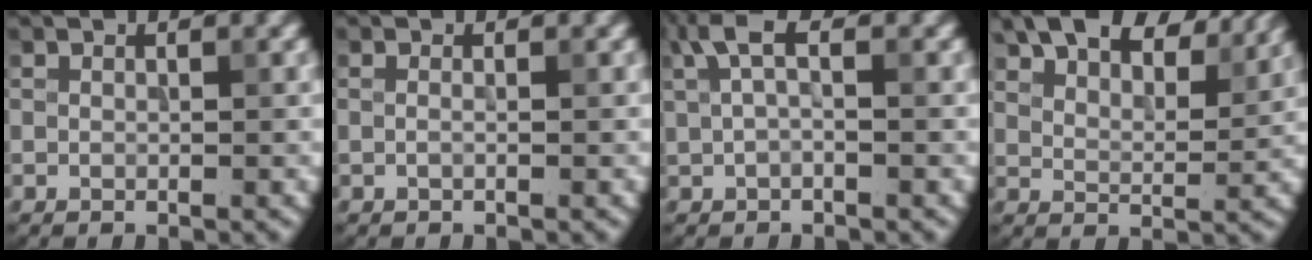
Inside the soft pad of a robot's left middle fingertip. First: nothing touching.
{"total": 0.6, "force": [0.1, 0.2, 0.6], "torque": [-0.011, -0.012, -0.004]}
{"total": 2.8, "force": [1.0, 0.9, 2.5], "torque": [-0.049, 0.006, 0.016]}
{"total": 10.0, "force": [7.9, 3.3, 5.2], "torque": [-0.097, 0.019, 0.107]}